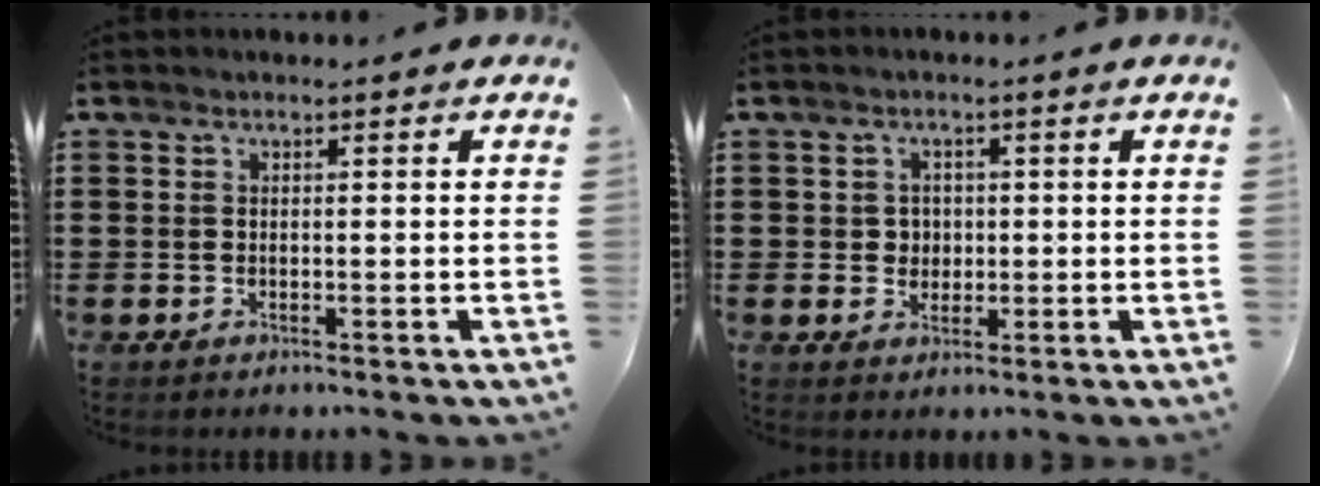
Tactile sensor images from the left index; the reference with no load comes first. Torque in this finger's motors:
{"motor_torque": [0.61, 0.42, 0.13, 0.00]}